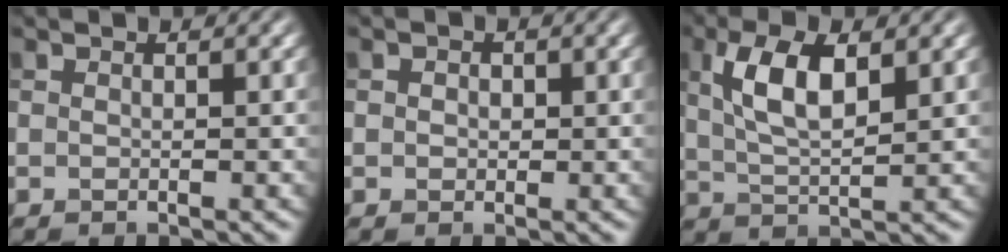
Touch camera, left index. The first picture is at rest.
{"total": 1.0, "force": [0.2, 0.9, 0.4], "torque": [-0.005, 0.001, 0.000]}
{"total": 5.5, "force": [1.9, 2.1, 4.7], "torque": [-0.096, 0.004, 0.036]}